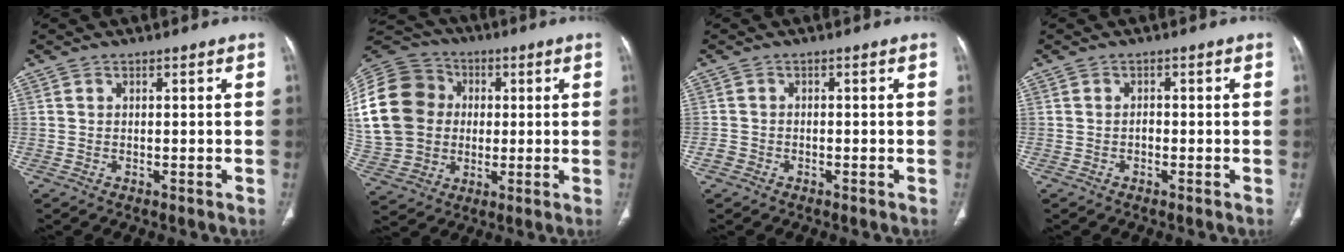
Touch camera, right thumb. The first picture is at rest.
{"total": 27.0, "force": [2.8, 22.9, 13.9], "torque": [-0.339, 0.047, 0.065]}
{"total": 1.4, "force": [-0.8, 1.1, 0.2], "torque": [-0.005, 0.004, -0.018]}
{"total": 0.8, "force": [-0.4, 0.5, 0.5], "torque": [-0.004, 0.003, -0.009]}